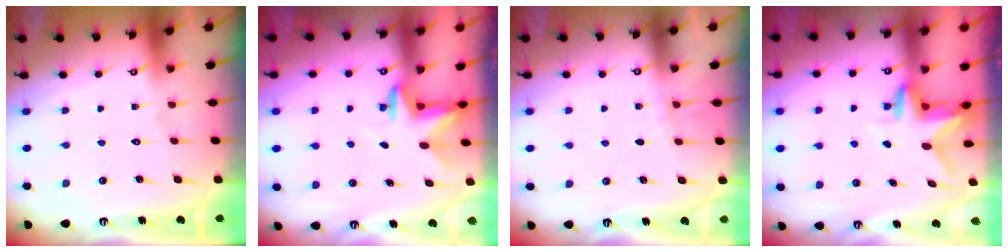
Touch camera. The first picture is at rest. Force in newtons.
{"total": 2.9, "press": 2.8, "slide": 0.7}
{"total": 3.2, "press": 3.1, "slide": 0.5}
{"total": 2.9, "press": 2.9, "slide": 0.3}